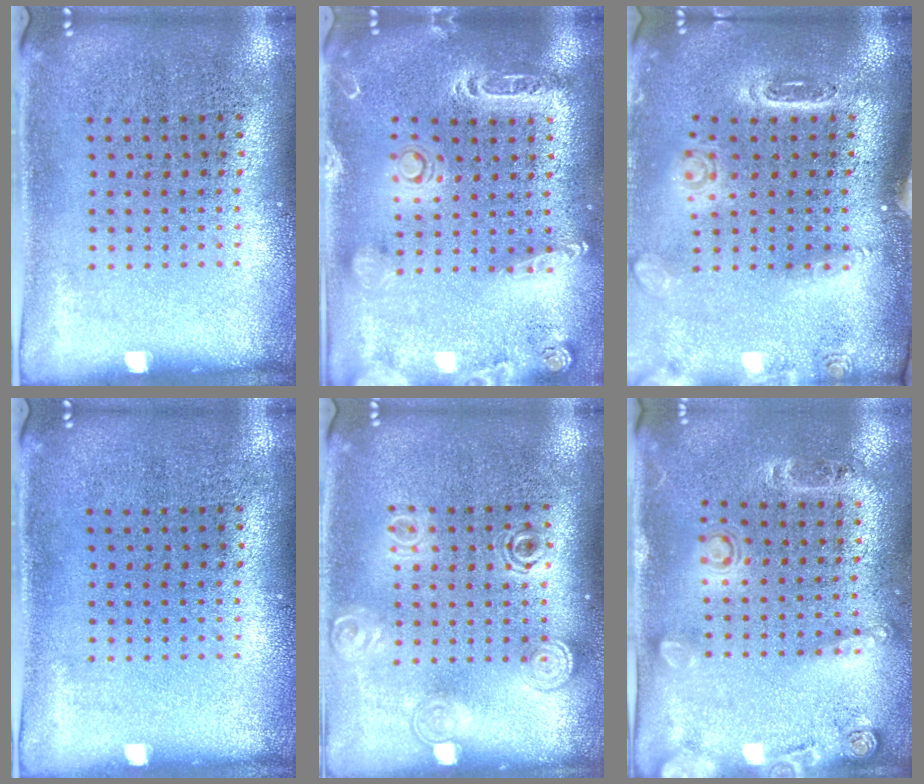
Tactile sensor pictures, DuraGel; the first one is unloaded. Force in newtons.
{"total": 2.1, "press": 2.0, "slide": 0.7}
{"total": 1.5, "press": 1.5, "slide": 0.3}
{"total": 0.0}
{"total": 1.5, "press": 1.2, "slide": 0.9}
{"total": 1.6, "press": 1.2, "slide": 1.1}